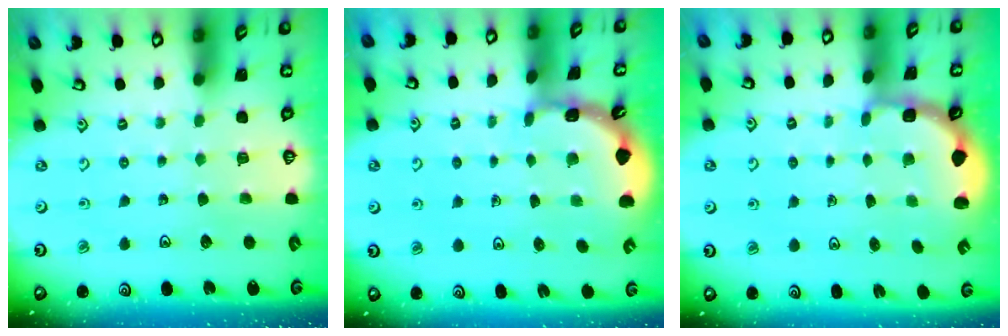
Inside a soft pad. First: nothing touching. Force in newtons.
{"total": 1.9, "press": 1.9, "slide": 0.1}
{"total": 2.5, "press": 1.9, "slide": 1.6}